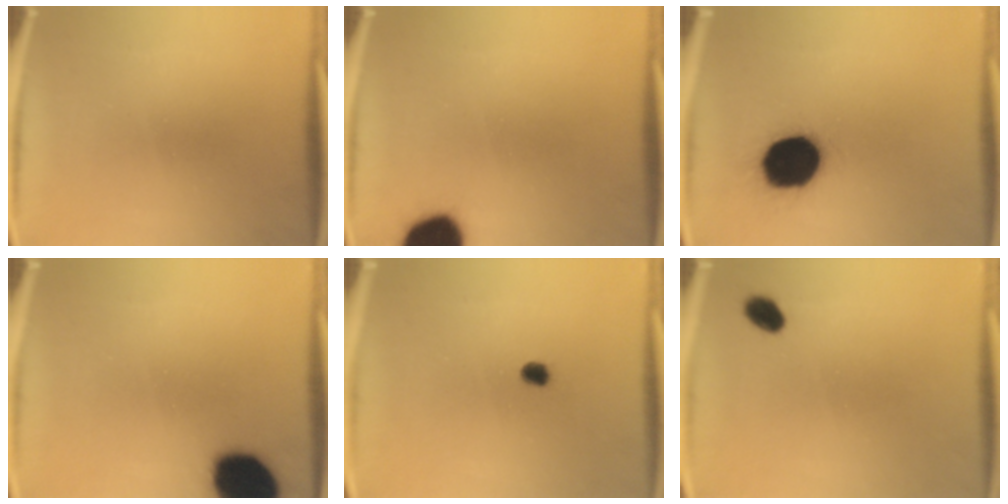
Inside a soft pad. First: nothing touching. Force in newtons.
{"total": 15.5}
{"total": 19.8}
{"total": 16.3}
{"total": 1.9}
{"total": 3.2}